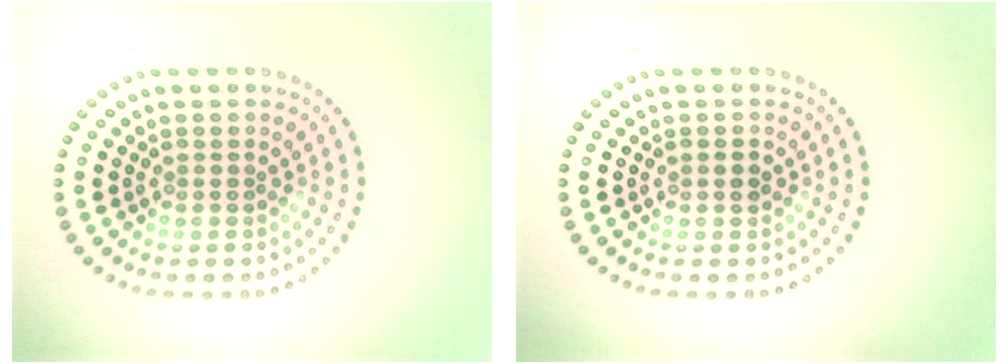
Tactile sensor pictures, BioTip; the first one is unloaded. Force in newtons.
{"total": 1.1, "press": 1.1, "slide": 0.0}